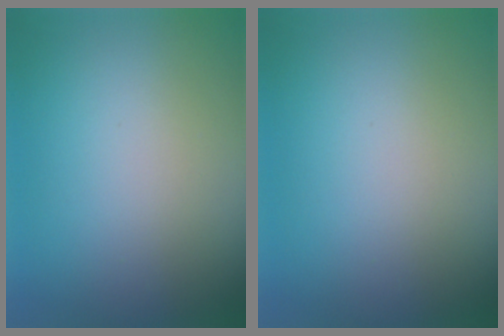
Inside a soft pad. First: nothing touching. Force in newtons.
{"total": 0.0}